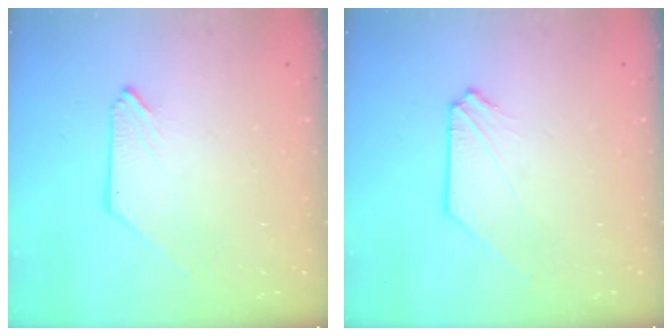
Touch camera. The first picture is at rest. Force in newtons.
{"total": 0.9, "press": 0.9, "slide": 0.0}